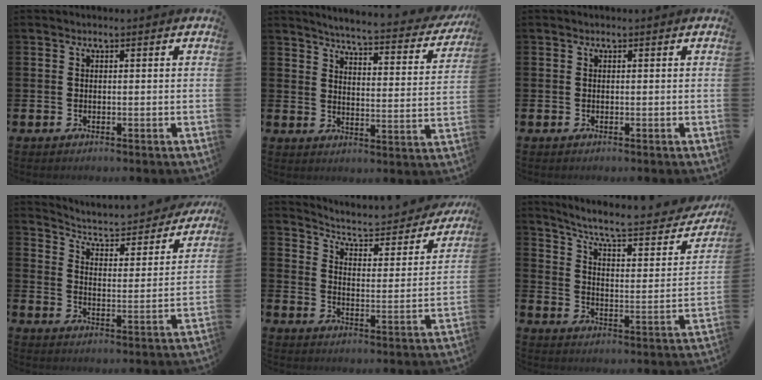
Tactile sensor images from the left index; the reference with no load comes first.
{"total": 4.9, "force": [4.6, 0.3, 1.6], "torque": [-0.046, -0.041, 0.071]}
{"total": 0.0}
{"total": 5.0, "force": [4.7, 1.1, 1.3], "torque": [-0.046, -0.042, 0.070]}
{"total": 5.5, "force": [5.1, 1.1, 1.6], "torque": [-0.052, -0.042, 0.079]}
{"total": 8.0, "force": [6.9, 1.7, 3.6], "torque": [-0.094, -0.049, 0.111]}